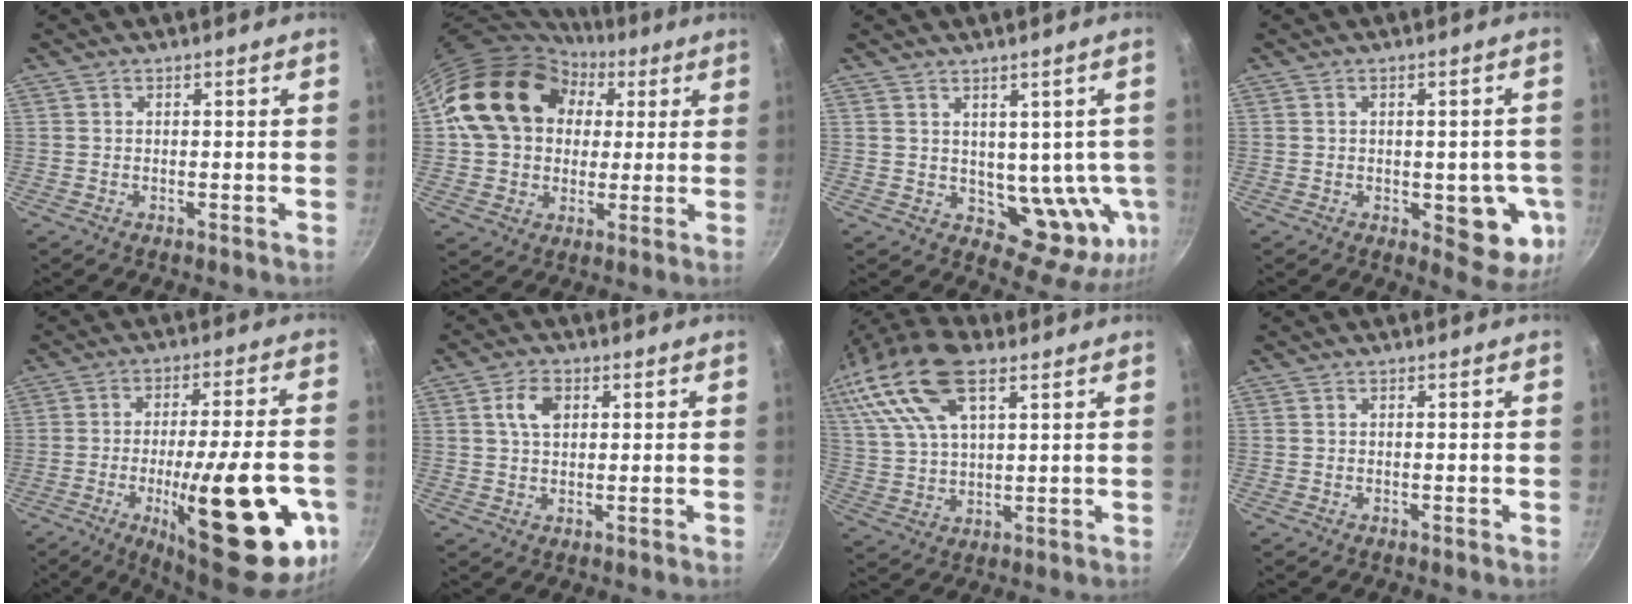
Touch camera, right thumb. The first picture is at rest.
{"total": 19.4, "force": [5.4, 15.3, 10.6], "torque": [-0.152, 0.024, 0.090]}
{"total": 11.6, "force": [1.1, 7.3, 9.0], "torque": [-0.076, -0.024, 0.036]}
{"total": 10.5, "force": [-2.0, 4.9, 9.0], "torque": [-0.064, -0.005, -0.019]}
{"total": 27.3, "force": [-8.6, 8.0, 24.7], "torque": [-0.313, 0.008, -0.114]}
{"total": 5.0, "force": [1.4, 3.2, 3.5], "torque": [-0.052, 0.003, 0.024]}
{"total": 23.2, "force": [12.6, 11.7, 15.6], "torque": [-0.337, 0.028, 0.238]}
{"total": 0.0}